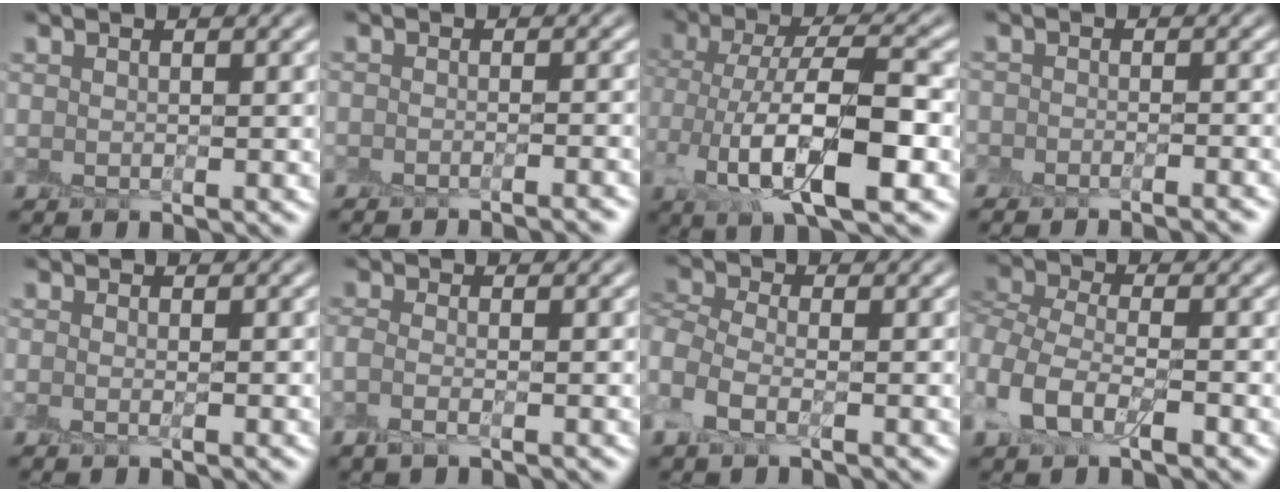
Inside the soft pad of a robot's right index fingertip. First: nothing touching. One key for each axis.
{"total": 3.3, "fx": -3.1, "fy": 0.4, "fz": 1.1, "tx": -0.007, "ty": 0.011, "tz": -0.035}
{"total": 10.2, "fx": -2.7, "fy": 4.4, "fz": 8.8, "tx": -0.166, "ty": 0.000, "tz": -0.047}
{"total": 5.0, "fx": -4.6, "fy": 1.5, "fz": 1.1, "tx": 0.006, "ty": 0.002, "tz": -0.053}
{"total": 0.6, "fx": -0.3, "fy": -0.1, "fz": 0.5, "tx": -0.012, "ty": -0.005, "tz": -0.006}
{"total": 1.6, "fx": -0.7, "fy": 0.4, "fz": 1.3, "tx": -0.034, "ty": -0.009, "tz": -0.018}
{"total": 3.3, "fx": -0.7, "fy": 2.1, "fz": 2.5, "tx": -0.059, "ty": 0.002, "tz": -0.029}
{"total": 5.4, "fx": -2.1, "fy": 3.1, "fz": 4.0, "tx": -0.095, "ty": 0.000, "tz": -0.050}